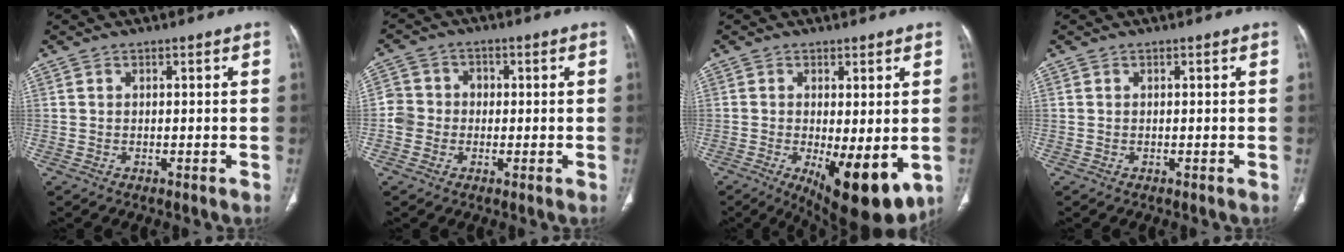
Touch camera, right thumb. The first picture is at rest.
{"total": 5.1, "force": [-0.9, 4.8, 1.4], "torque": [-0.008, 0.018, -0.025]}
{"total": 12.8, "force": [-3.3, 4.6, 11.5], "torque": [-0.161, -0.027, -0.033]}
{"total": 0.0}